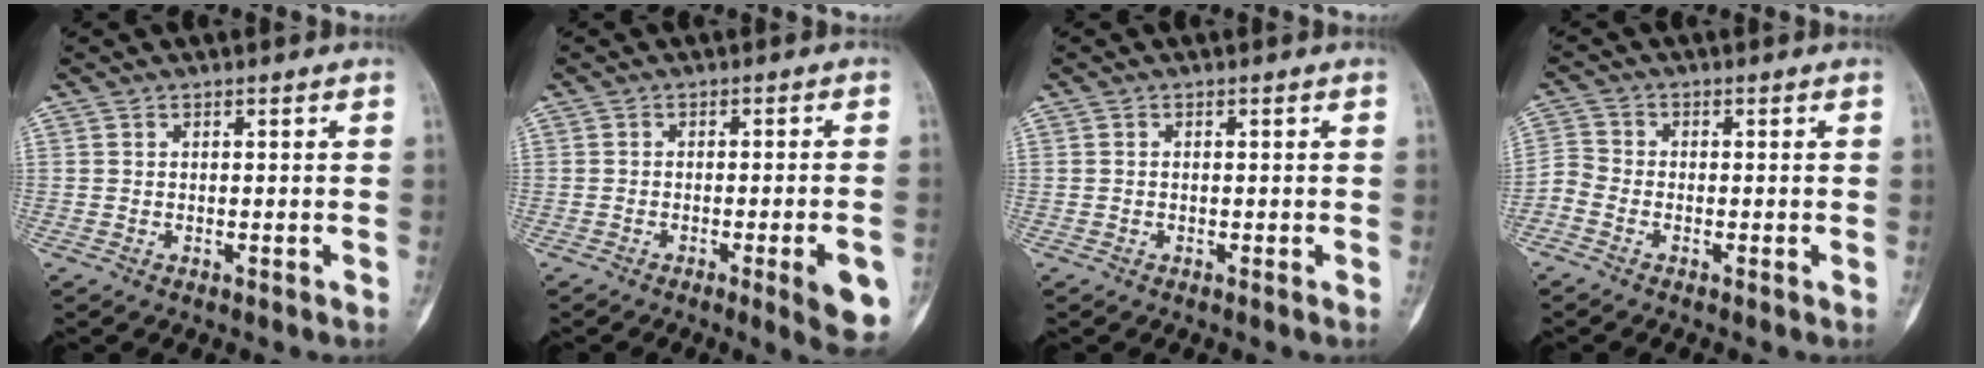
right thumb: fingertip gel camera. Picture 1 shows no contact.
{"total": 8.7, "force": [-3.5, 1.3, 7.8], "torque": [-0.097, 0.003, -0.043]}
{"total": 0.0}
{"total": 3.3, "force": [-1.9, 2.2, 1.5], "torque": [-0.030, 0.008, -0.051]}